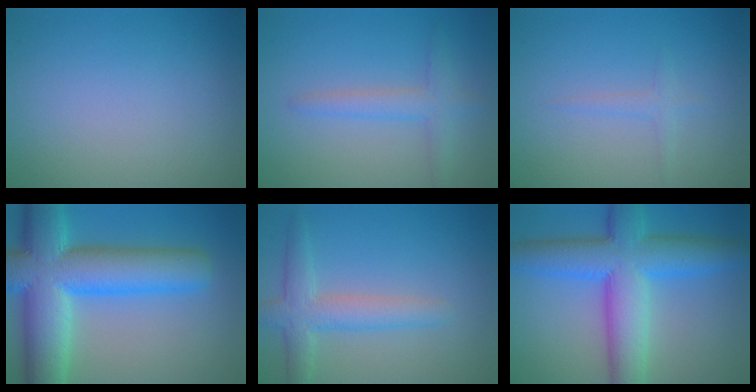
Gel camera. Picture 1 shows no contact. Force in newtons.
{"total": 2.4, "press": 2.4, "slide": 0.2}
{"total": 1.1, "press": 1.1, "slide": 0.0}
{"total": 12.3, "press": 12.3, "slide": 0.5}
{"total": 3.7, "press": 3.7, "slide": 0.3}
{"total": 10.0, "press": 10.0, "slide": 0.1}